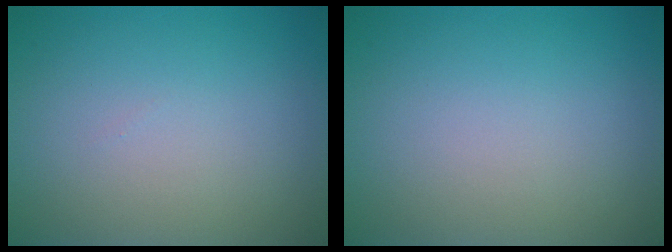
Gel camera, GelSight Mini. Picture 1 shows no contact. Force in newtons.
{"total": 0.0}